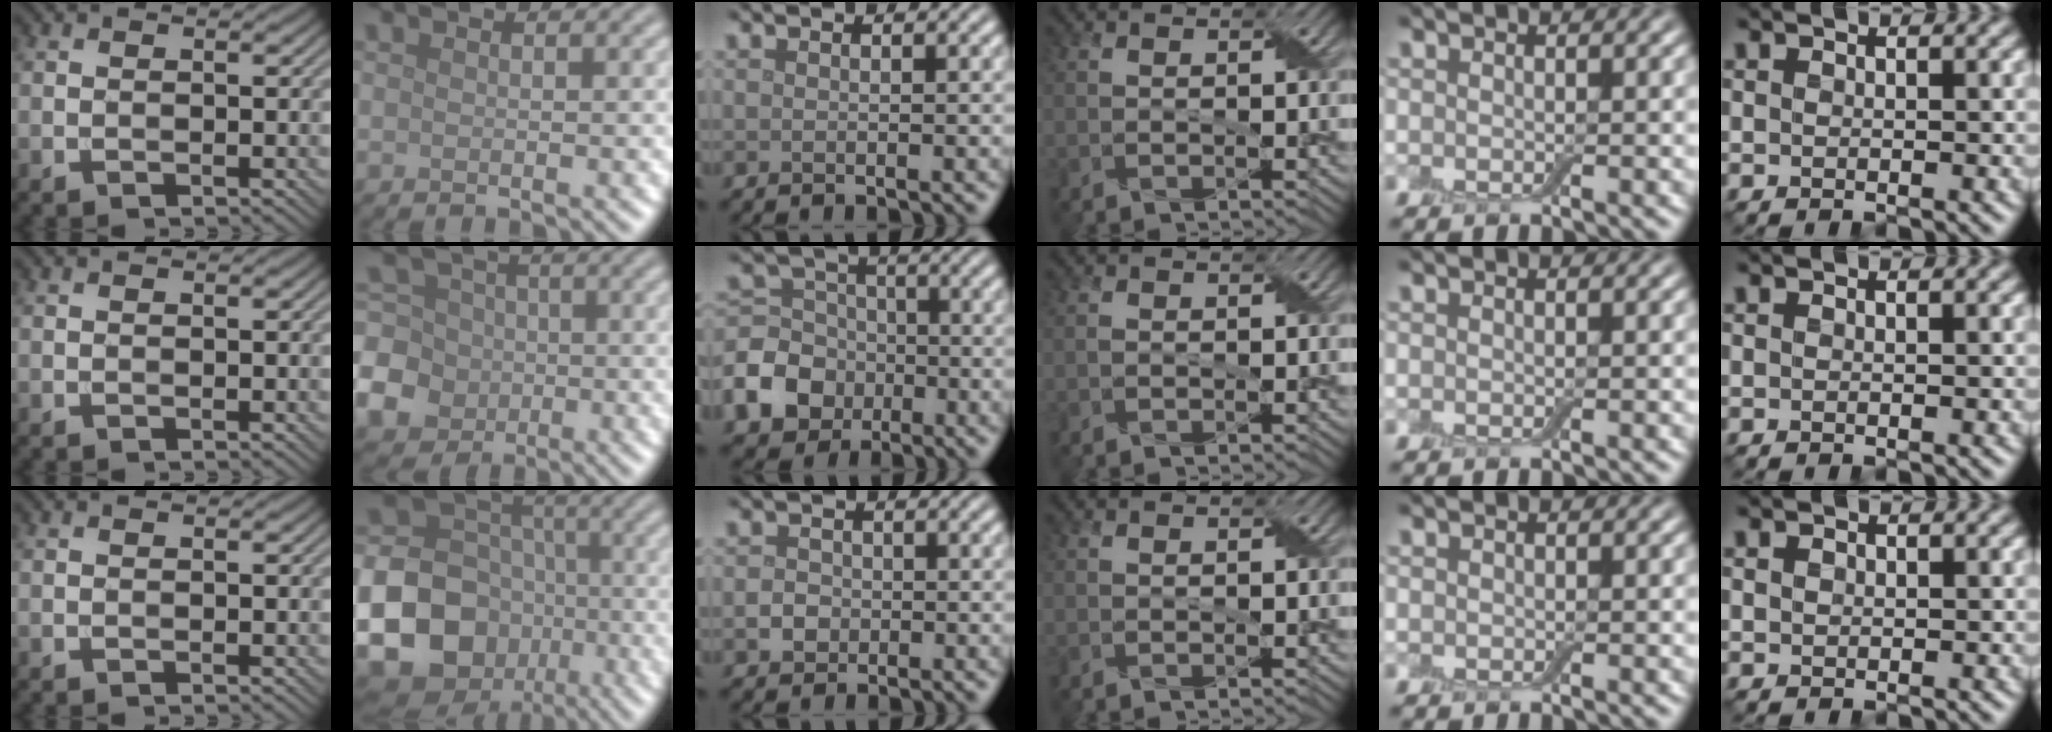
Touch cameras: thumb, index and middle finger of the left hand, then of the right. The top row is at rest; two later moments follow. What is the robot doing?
{"motion": "fold", "object": "aluminum foil"}